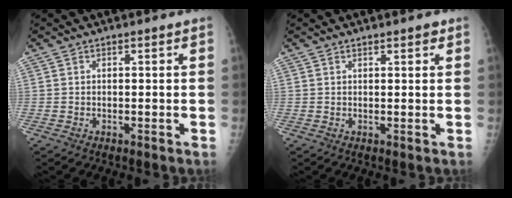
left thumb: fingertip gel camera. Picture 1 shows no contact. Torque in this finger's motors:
{"motor_torque": [-0.18, -0.03, -0.35, -0.26, 0.03]}